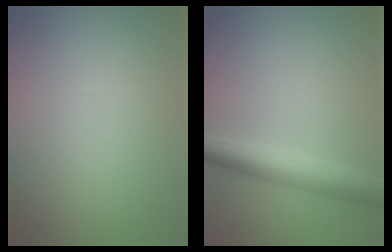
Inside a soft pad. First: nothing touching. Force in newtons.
{"total": 4.6, "press": 4.6, "slide": 0.1}